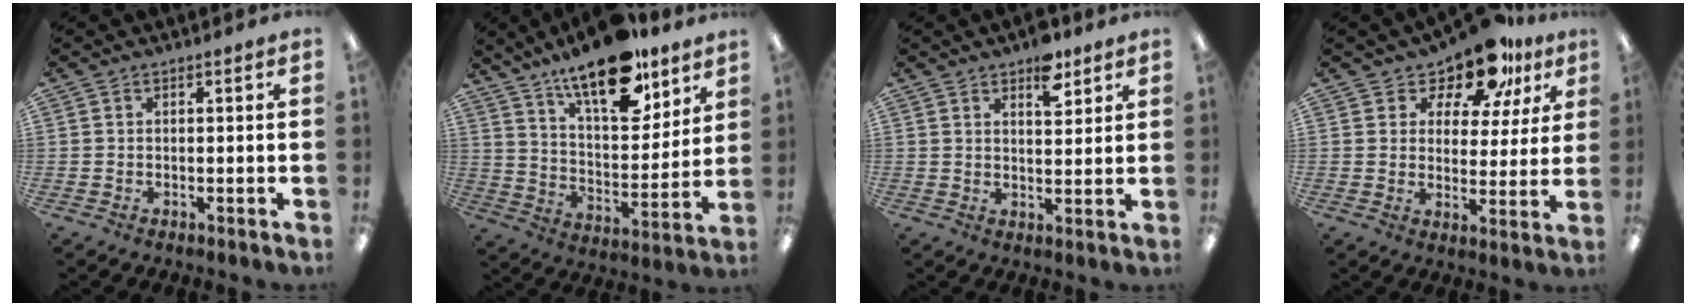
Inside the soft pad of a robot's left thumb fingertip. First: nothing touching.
{"total": 18.4, "force": [13.9, 6.9, 9.9], "torque": [-0.160, -0.086, 0.237]}
{"total": 7.3, "force": [4.7, 3.4, 4.4], "torque": [-0.041, -0.027, 0.075]}
{"total": 12.4, "force": [9.9, 5.4, 5.0], "torque": [-0.088, -0.064, 0.179]}